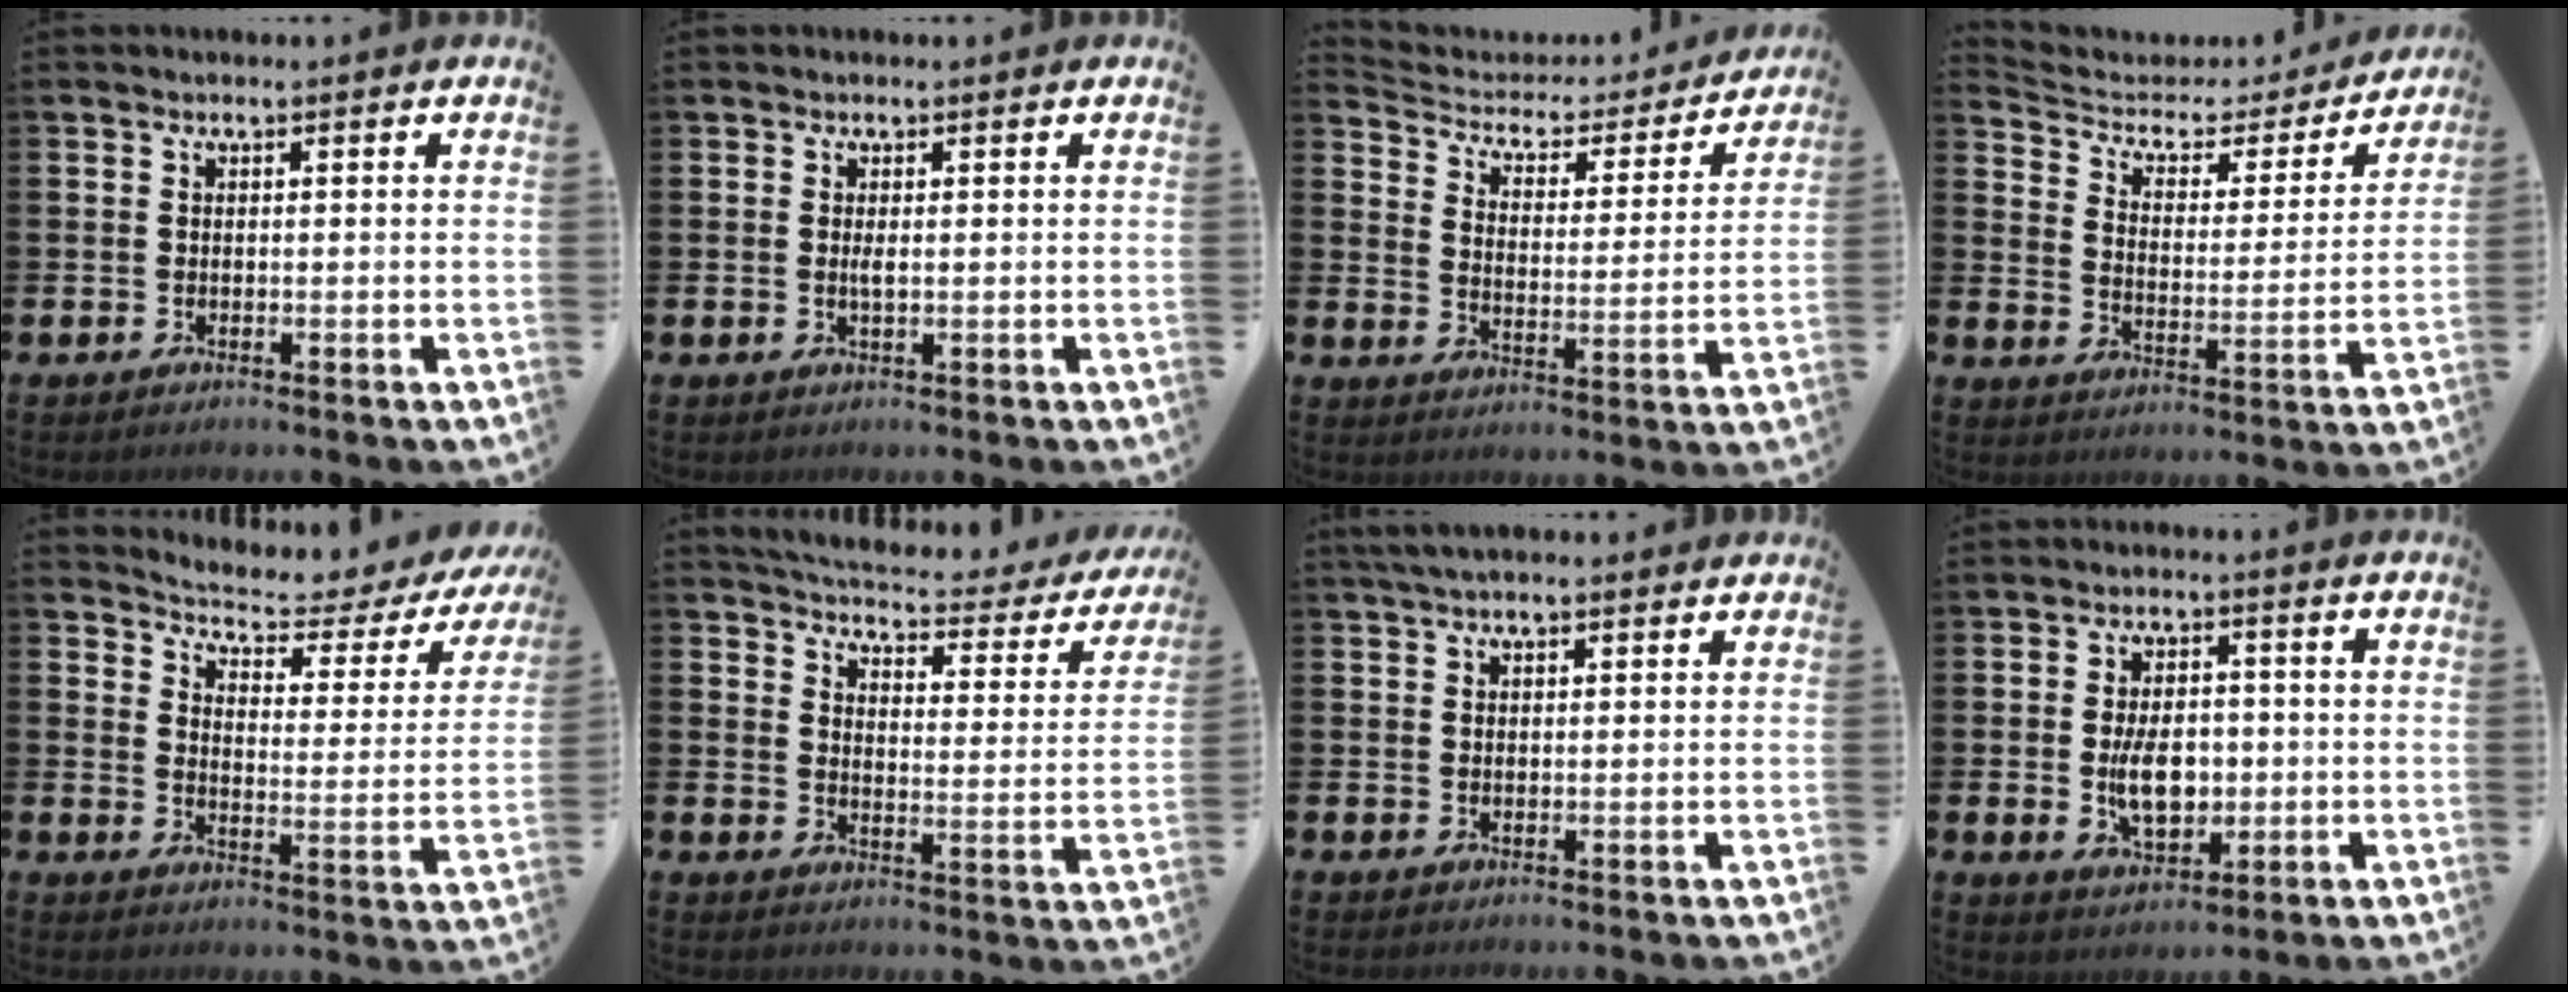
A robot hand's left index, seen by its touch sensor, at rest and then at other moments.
{"total": 1.0, "force": [0.1, 0.2, 1.0], "torque": [-0.018, 0.000, 0.001]}
{"total": 4.3, "force": [3.5, 2.2, 1.1], "torque": [-0.050, -0.029, 0.052]}
{"total": 4.9, "force": [3.8, 2.7, 1.6], "torque": [-0.062, -0.029, 0.055]}
{"total": 4.4, "force": [4.1, 0.9, 1.3], "torque": [-0.047, -0.039, 0.059]}
{"total": 4.8, "force": [4.5, 0.7, 1.4], "torque": [-0.049, -0.038, 0.070]}
{"total": 2.8, "force": [2.4, 0.7, 1.2], "torque": [-0.026, 0.001, 0.044]}
{"total": 6.3, "force": [-0.5, 3.8, 4.9], "torque": [-0.082, 0.002, -0.014]}